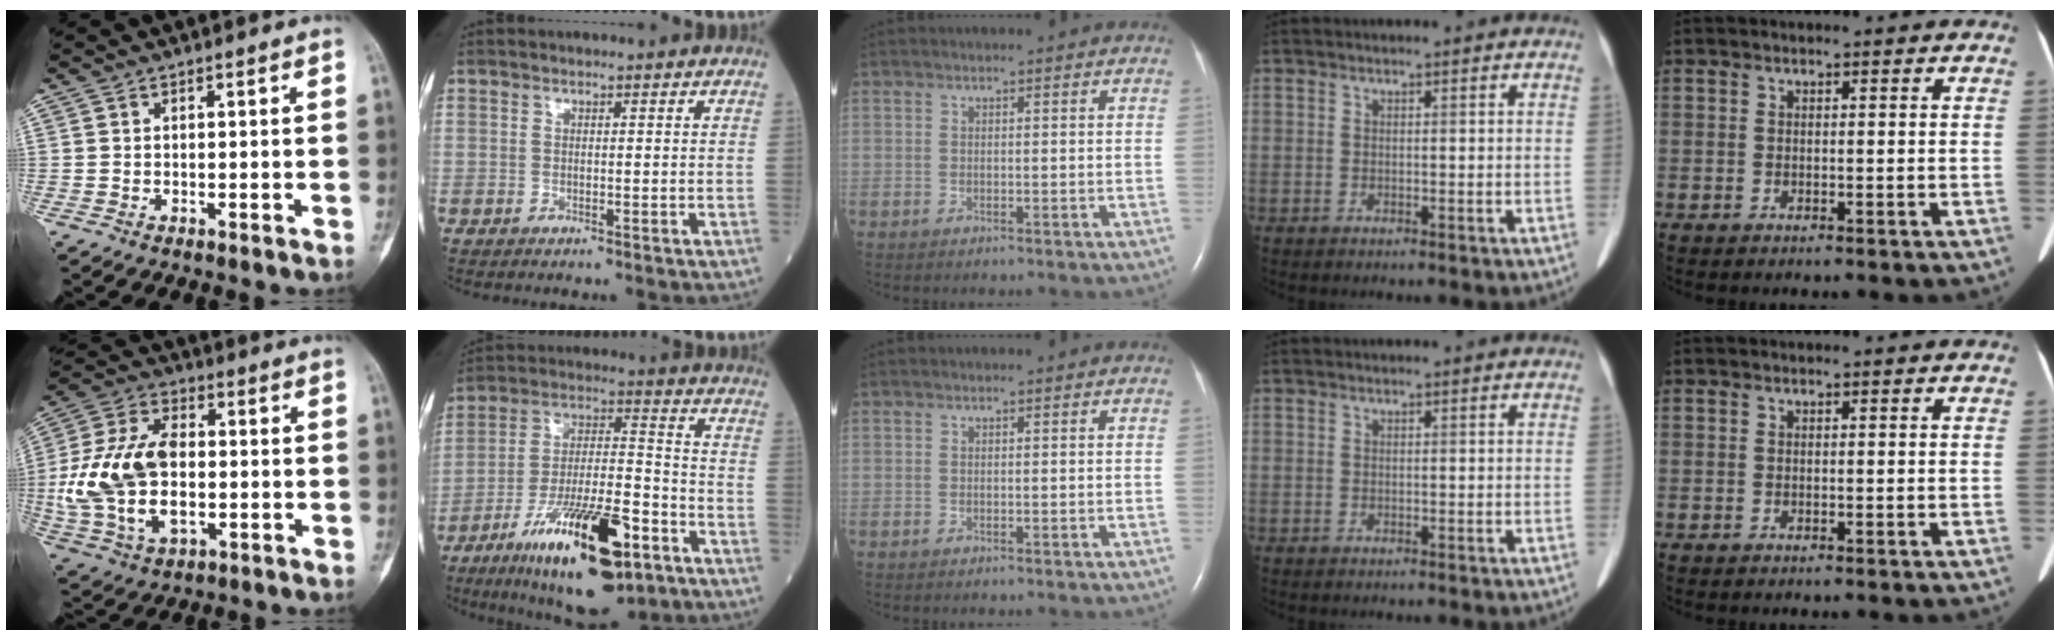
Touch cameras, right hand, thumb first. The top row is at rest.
{"thumb": {"total": 19.2, "force": [-0.9, 11.4, 15.5], "torque": [-0.316, 0.010, -0.011]}, "index": {"total": 20.8, "force": [-11.4, 5.1, 16.7], "torque": [-0.280, -0.020, -0.184]}}